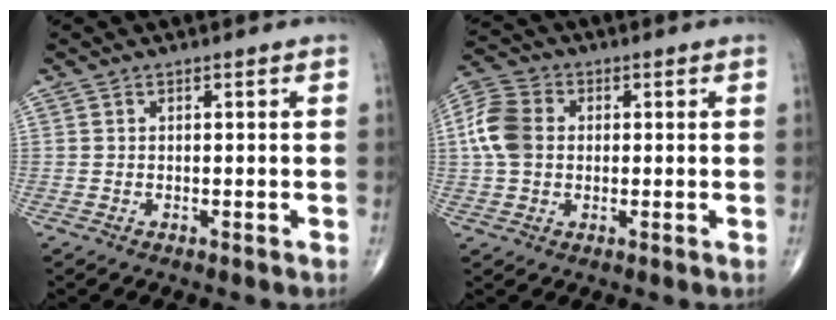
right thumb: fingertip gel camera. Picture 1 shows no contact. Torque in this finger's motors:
{"motor_torque": [-0.27, 0.67, 0.62, -0.06, 0.08]}